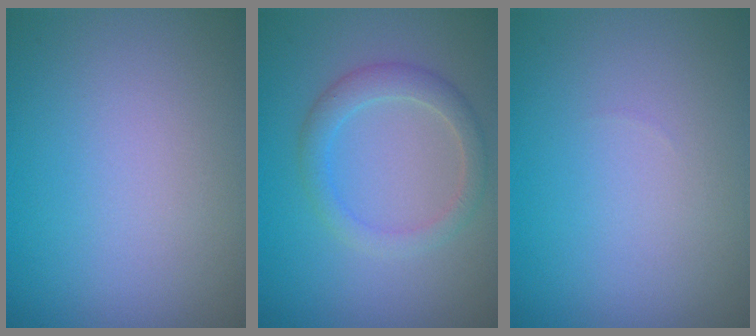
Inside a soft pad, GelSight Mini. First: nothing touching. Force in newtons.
{"total": 2.4, "press": 2.4, "slide": 0.1}
{"total": 0.0}